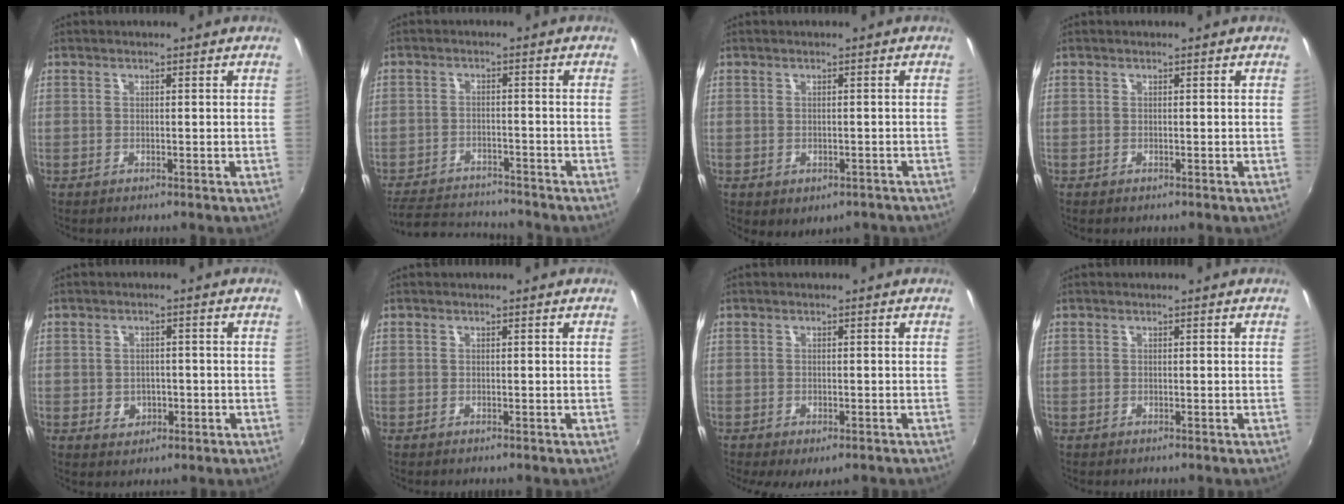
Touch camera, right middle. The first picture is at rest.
{"total": 9.5, "force": [-8.8, 2.6, 2.3], "torque": [-0.072, 0.011, -0.141]}
{"total": 3.7, "force": [-1.8, 2.5, 2.0], "torque": [-0.039, -0.016, -0.017]}
{"total": 0.0}
{"total": 4.3, "force": [-1.0, 3.7, 2.0], "torque": [-0.039, 0.001, -0.009]}
{"total": 0.0}
{"total": 4.3, "force": [-2.6, 1.9, 2.8], "torque": [-0.053, -0.025, -0.033]}
{"total": 0.0}